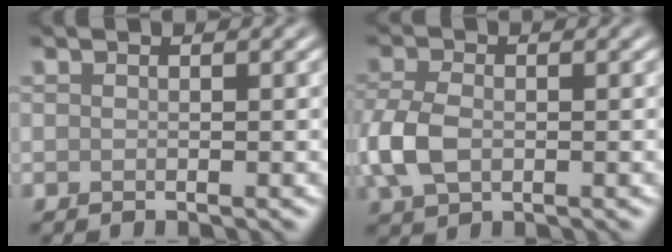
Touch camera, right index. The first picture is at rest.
{"total": 4.5, "force": [-0.9, 2.9, 3.4], "torque": [-0.083, -0.004, -0.023]}